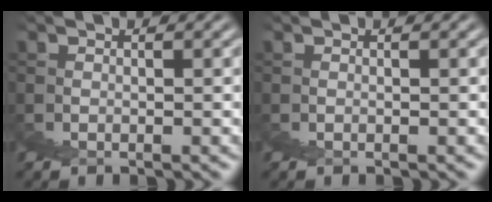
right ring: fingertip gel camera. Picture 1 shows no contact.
{"total": 0.0}